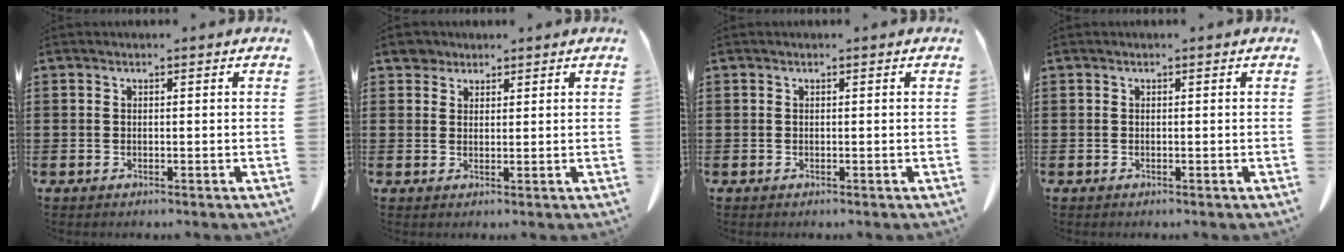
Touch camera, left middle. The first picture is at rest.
{"total": 2.2, "force": [2.0, 1.1, 0.1], "torque": [0.000, 0.005, 0.037]}
{"total": 0.0}
{"total": 0.0}